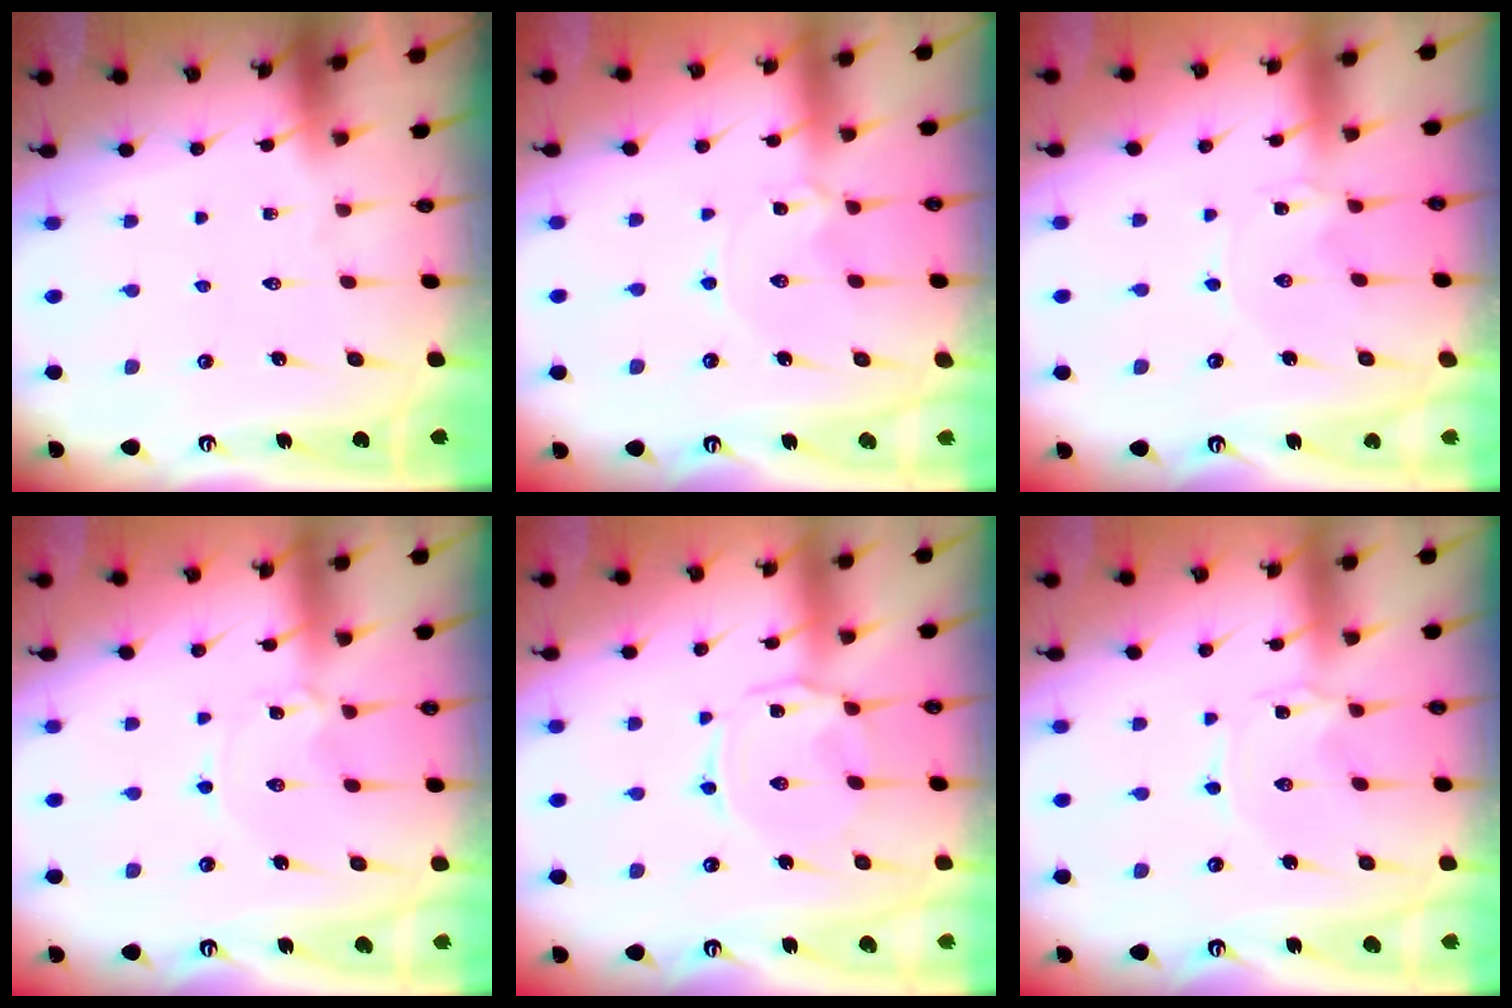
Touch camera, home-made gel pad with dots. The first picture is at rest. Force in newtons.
{"total": 1.7, "press": 1.6, "slide": 0.1}
{"total": 0.7, "press": 0.7, "slide": 0.1}
{"total": 0.0}
{"total": 3.1, "press": 3.1, "slide": 0.4}
{"total": 0.0}